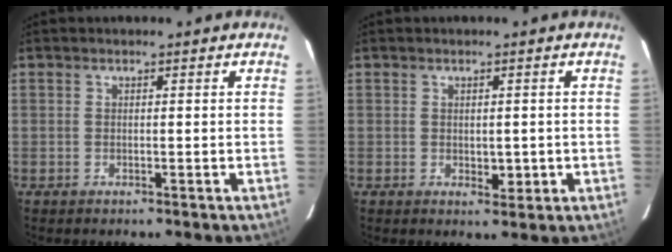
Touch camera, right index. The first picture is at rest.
{"total": 2.3, "force": [-0.2, 1.4, 1.9], "torque": [-0.023, -0.003, 0.003]}